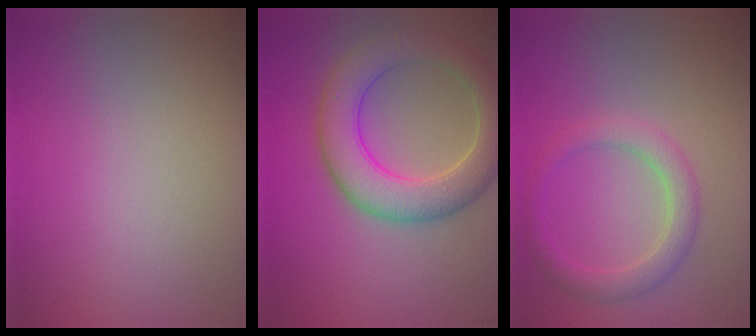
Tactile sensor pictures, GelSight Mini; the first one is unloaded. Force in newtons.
{"total": 6.3, "press": 6.3, "slide": 0.3}
{"total": 2.7, "press": 2.7, "slide": 0.2}